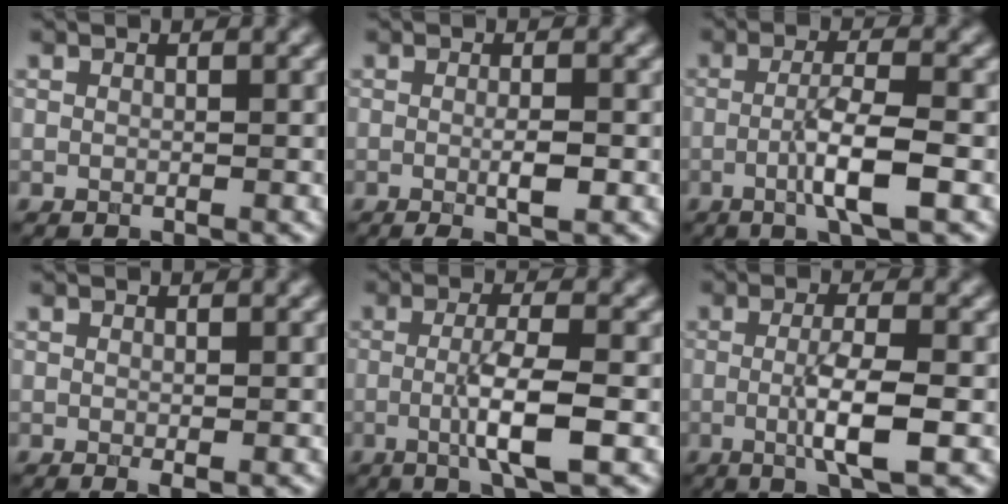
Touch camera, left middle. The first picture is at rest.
{"total": 2.5, "force": [-0.5, 0.3, 2.4], "torque": [-0.040, -0.001, -0.008]}
{"total": 4.6, "force": [-1.2, 0.6, 4.4], "torque": [-0.078, 0.007, -0.030]}
{"total": 0.8, "force": [-0.2, 0.2, 0.7], "torque": [-0.013, -0.003, -0.002]}
{"total": 5.0, "force": [-1.0, 0.8, 4.8], "torque": [-0.084, 0.001, -0.023]}
{"total": 4.6, "force": [-0.8, 0.8, 4.5], "torque": [-0.081, -0.003, -0.016]}